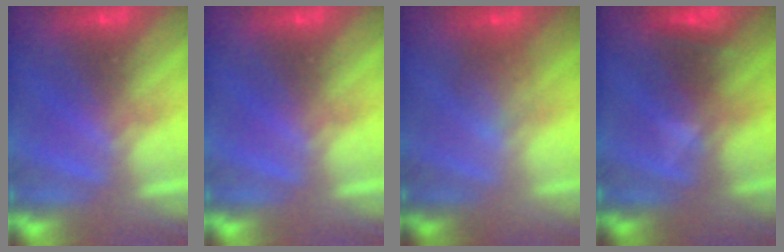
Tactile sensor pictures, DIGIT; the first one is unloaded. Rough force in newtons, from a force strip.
{"total": 0.0}
{"total": 1.8}
{"total": 2.9}